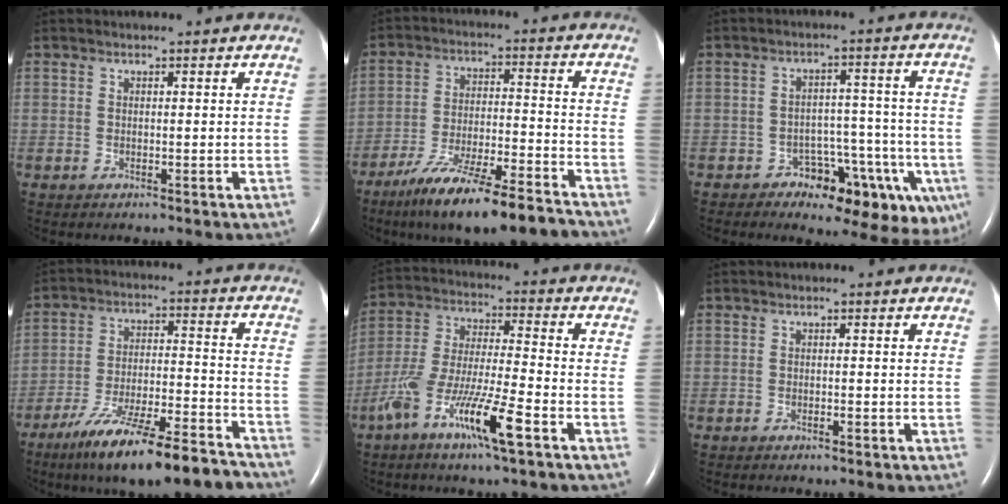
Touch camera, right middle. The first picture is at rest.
{"total": 15.5, "force": [-12.5, 1.4, 9.1], "torque": [-0.154, -0.015, -0.210]}
{"total": 11.5, "force": [-6.4, 6.2, 7.3], "torque": [-0.059, 0.037, -0.086]}
{"total": 18.3, "force": [-14.5, 2.3, 10.9], "torque": [-0.160, -0.003, -0.235]}
{"total": 12.1, "force": [-6.4, 1.0, 10.2], "torque": [-0.210, -0.008, -0.123]}
{"total": 0.7, "force": [-0.5, 0.2, 0.5], "torque": [-0.011, 0.001, -0.007]}